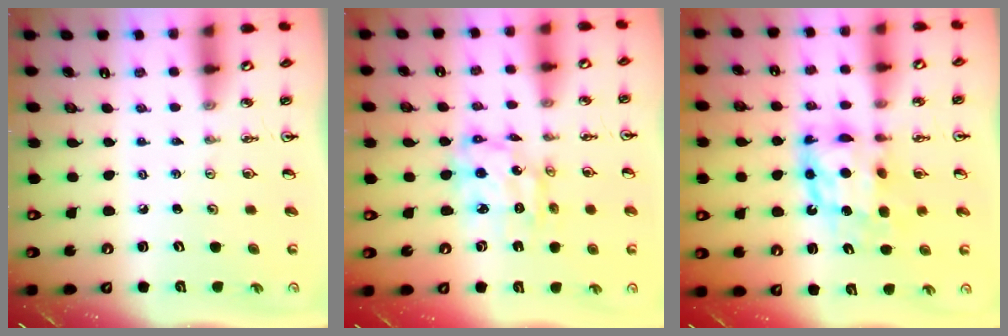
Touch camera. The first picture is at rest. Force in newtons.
{"total": 10.1, "press": 10.0, "slide": 0.9}
{"total": 10.9, "press": 10.8, "slide": 0.7}